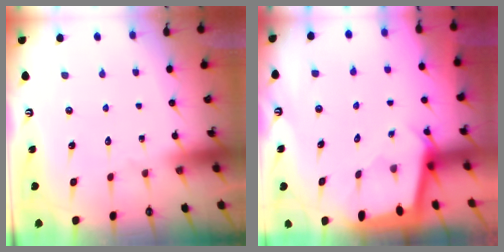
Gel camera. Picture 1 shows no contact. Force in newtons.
{"total": 2.1, "press": 2.1, "slide": 0.2}